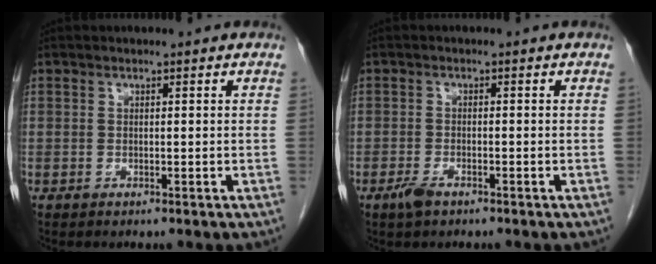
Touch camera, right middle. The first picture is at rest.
{"total": 2.3, "force": [-1.5, 0.8, 1.5], "torque": [-0.034, -0.002, -0.027]}